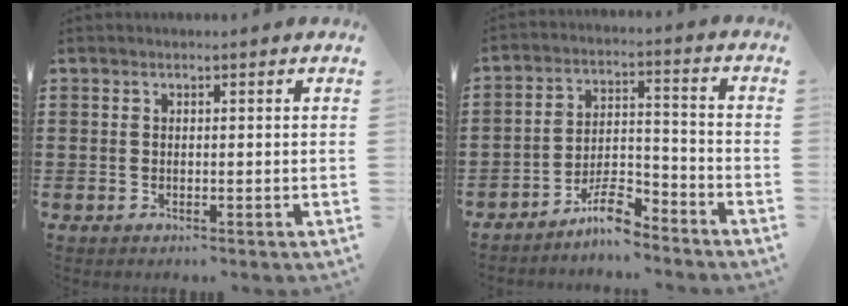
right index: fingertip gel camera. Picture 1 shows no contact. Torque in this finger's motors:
{"motor_torque": [-0.70, 0.02, -1.05, -0.21]}